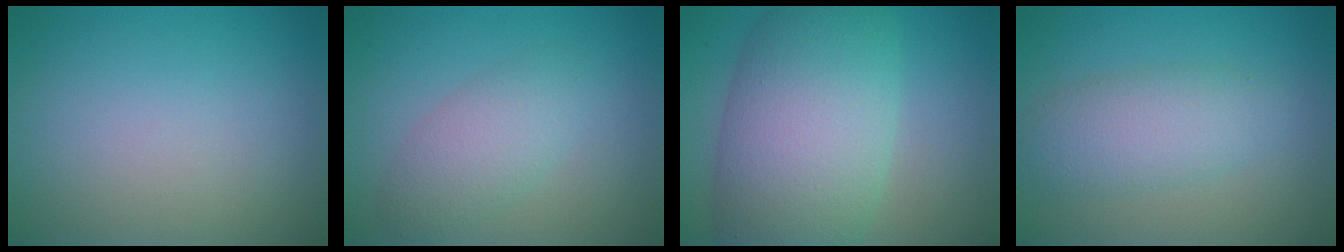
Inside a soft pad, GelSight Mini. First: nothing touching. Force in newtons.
{"total": 3.3, "press": 3.3, "slide": 0.2}
{"total": 11.4, "press": 11.4, "slide": 0.5}
{"total": 4.0, "press": 4.0, "slide": 0.2}